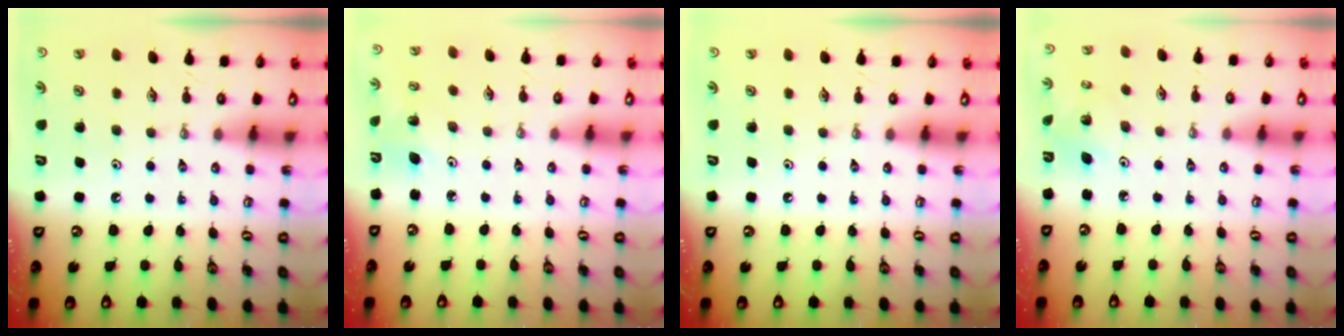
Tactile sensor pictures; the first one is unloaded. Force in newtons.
{"total": 3.1, "press": 2.1, "slide": 2.3}
{"total": 0.0}
{"total": 3.2, "press": 3.2, "slide": 0.2}